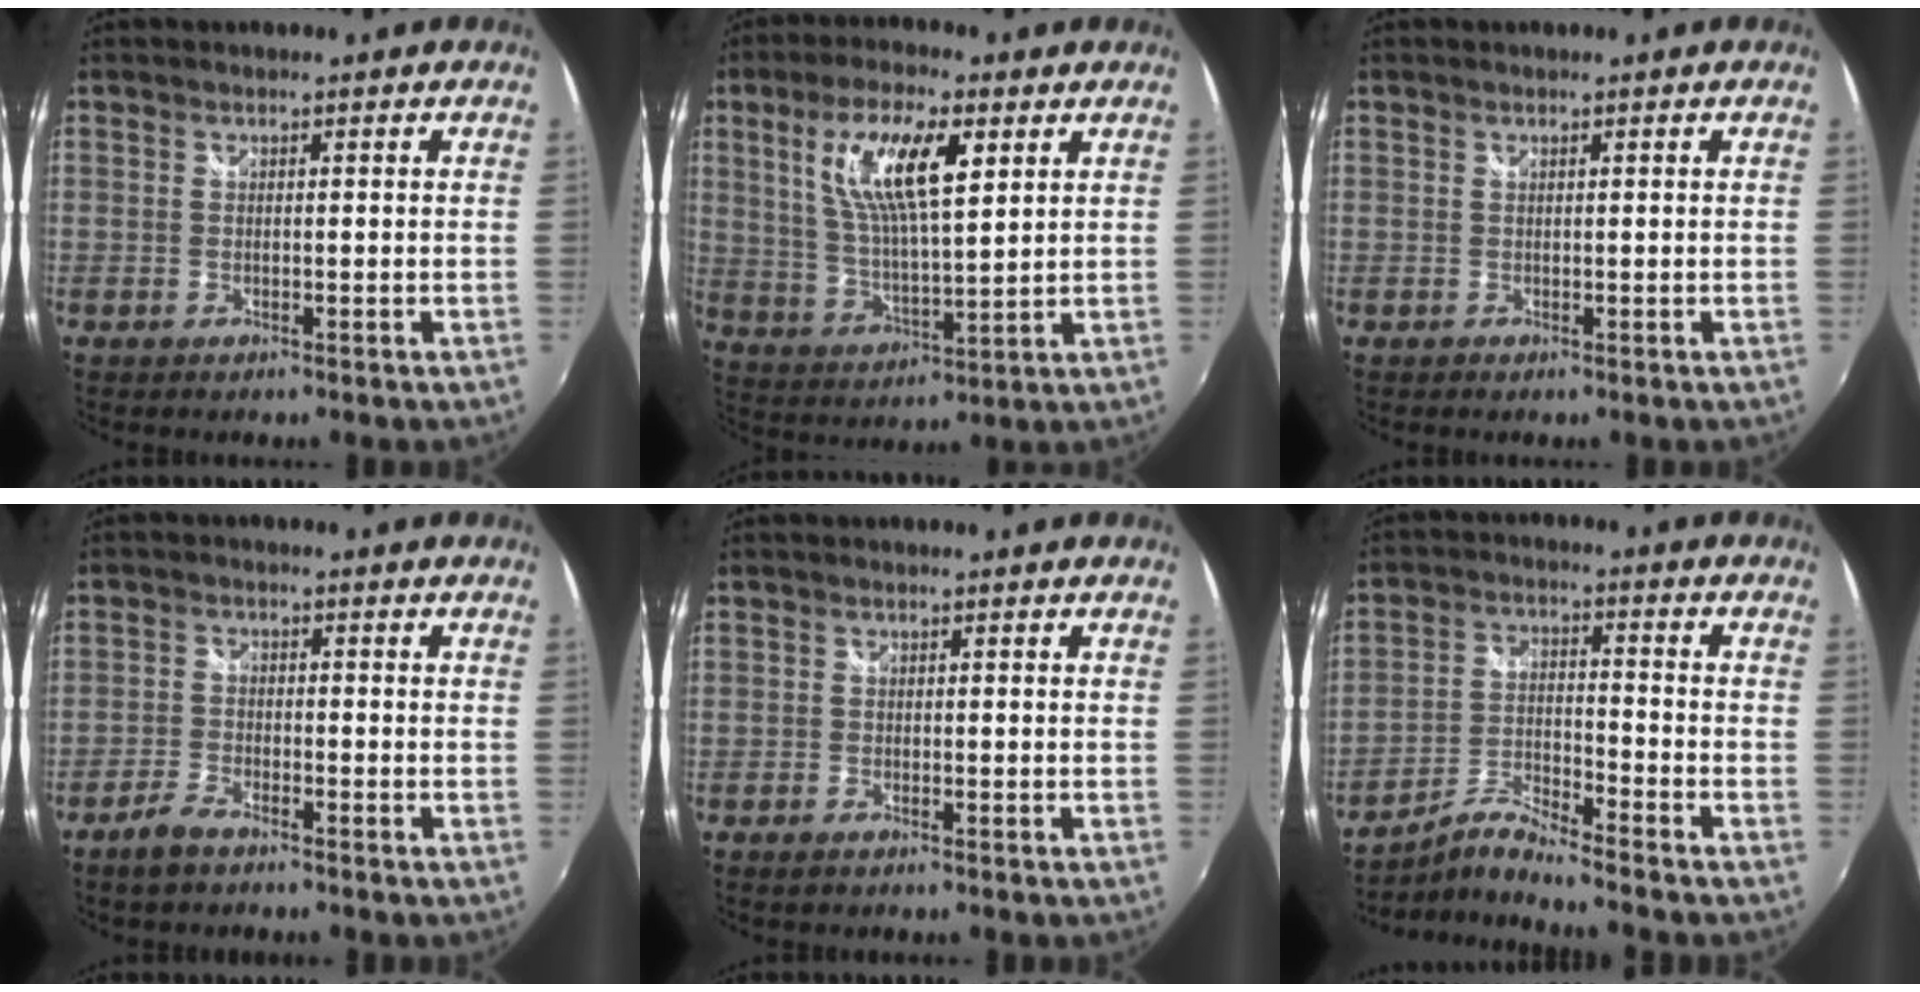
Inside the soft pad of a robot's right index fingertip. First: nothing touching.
{"total": 13.6, "force": [5.3, 4.3, 11.8], "torque": [-0.223, 0.007, 0.102]}
{"total": 0.0}
{"total": 4.2, "force": [-3.3, 1.4, 2.0], "torque": [-0.059, -0.002, -0.068]}
{"total": 1.3, "force": [-1.1, 0.6, 0.5], "torque": [-0.014, -0.004, -0.023]}
{"total": 7.3, "force": [-6.8, -1.4, 2.0], "torque": [-0.050, 0.012, -0.136]}